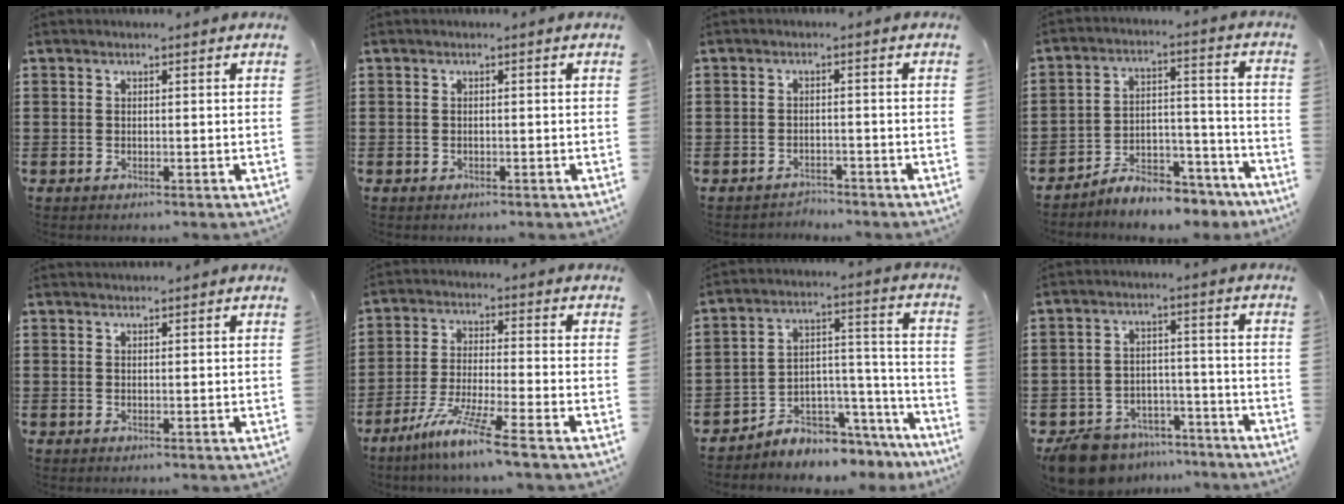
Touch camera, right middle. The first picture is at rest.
{"total": 0.0}
{"total": 1.8, "force": [-1.8, 0.3, -0.2], "torque": [-0.004, 0.000, -0.041]}
{"total": 6.4, "force": [-6.1, 1.4, 1.2], "torque": [-0.017, 0.019, -0.117]}
{"total": 0.8, "force": [0.8, 0.0, 0.0], "torque": [-0.001, -0.003, 0.015]}
{"total": 8.0, "force": [-6.2, -0.5, 5.1], "torque": [-0.108, -0.019, -0.121]}
{"total": 4.8, "force": [-4.5, 1.5, 0.2], "torque": [-0.011, 0.002, -0.090]}
{"total": 7.5, "force": [-7.0, 2.2, 1.5], "torque": [-0.045, 0.017, -0.140]}